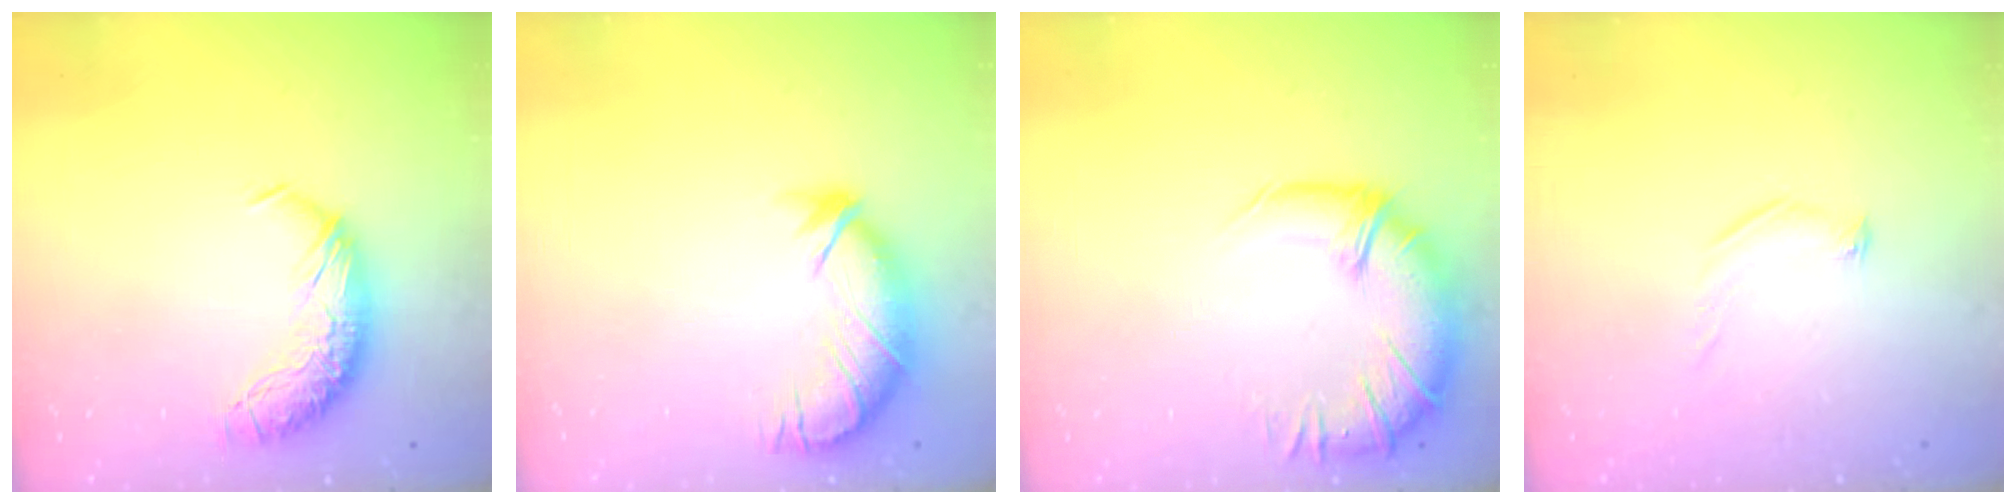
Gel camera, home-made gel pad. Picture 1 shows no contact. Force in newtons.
{"total": 3.8, "press": 3.2, "slide": 2.0}
{"total": 2.7, "press": 0.1, "slide": 2.7}
{"total": 5.5, "press": 5.4, "slide": 1.0}